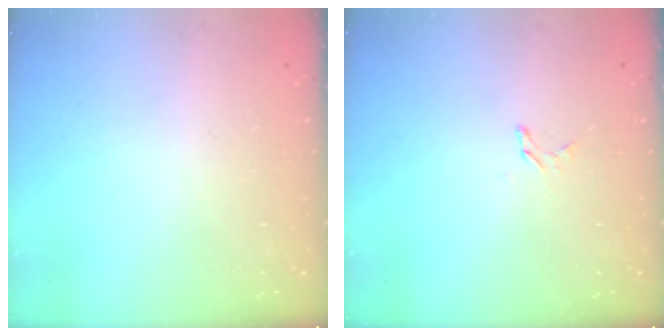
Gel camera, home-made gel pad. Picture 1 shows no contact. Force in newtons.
{"total": 2.4, "press": 2.4, "slide": 0.2}